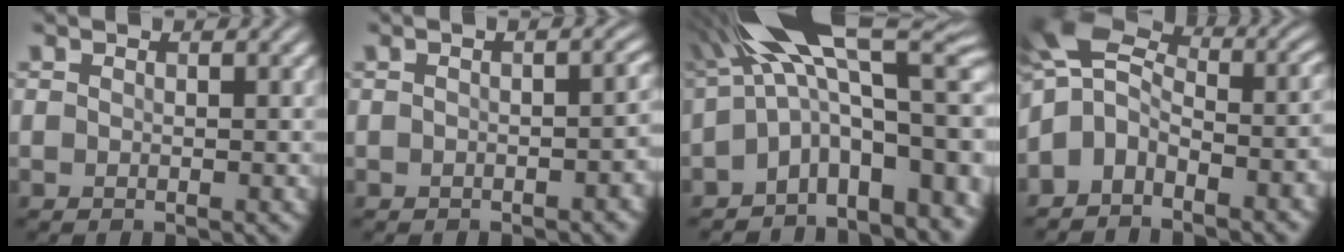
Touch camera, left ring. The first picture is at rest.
{"total": 2.8, "force": [-0.6, 1.2, 2.5], "torque": [-0.028, 0.005, -0.005]}
{"total": 14.7, "force": [-1.6, 6.8, 12.9], "torque": [-0.173, 0.019, -0.012]}
{"total": 8.2, "force": [-2.8, 5.1, 5.8], "torque": [-0.089, 0.017, -0.070]}